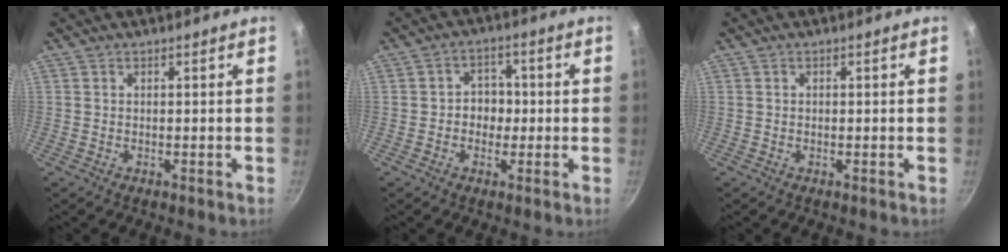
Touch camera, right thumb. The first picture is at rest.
{"total": 4.9, "force": [-0.5, 4.2, 2.4], "torque": [0.002, 0.010, -0.012]}
{"total": 0.0}